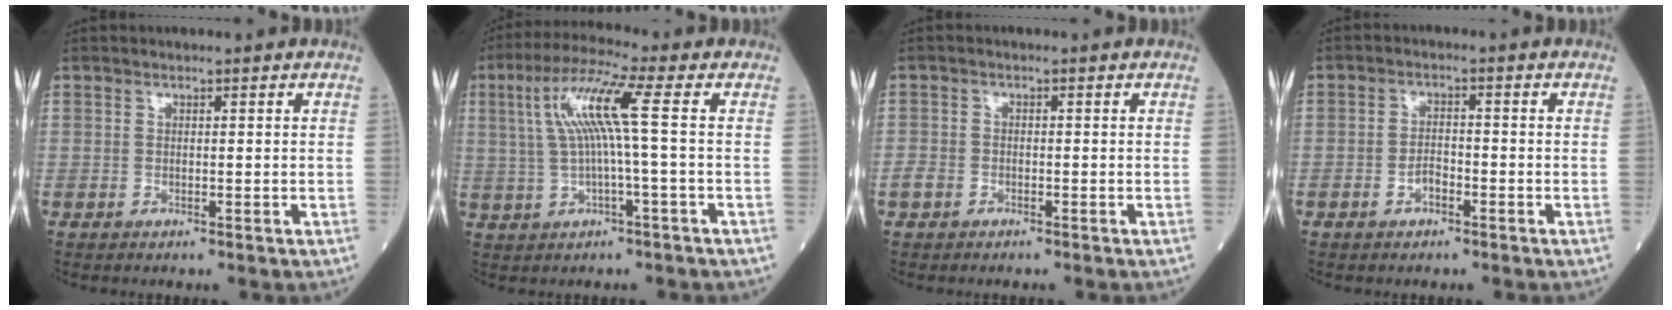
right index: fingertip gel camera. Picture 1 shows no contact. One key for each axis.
{"total": 9.0, "fx": 1.4, "fy": -0.7, "fz": 8.8, "tx": -0.180, "ty": 0.020, "tz": 0.030}
{"total": 2.0, "fx": -1.3, "fy": 1.4, "fz": 0.7, "tx": -0.018, "ty": 0.004, "tz": -0.022}
{"total": 2.5, "fx": -1.3, "fy": 1.3, "fz": 1.7, "tx": -0.030, "ty": 0.005, "tz": -0.025}